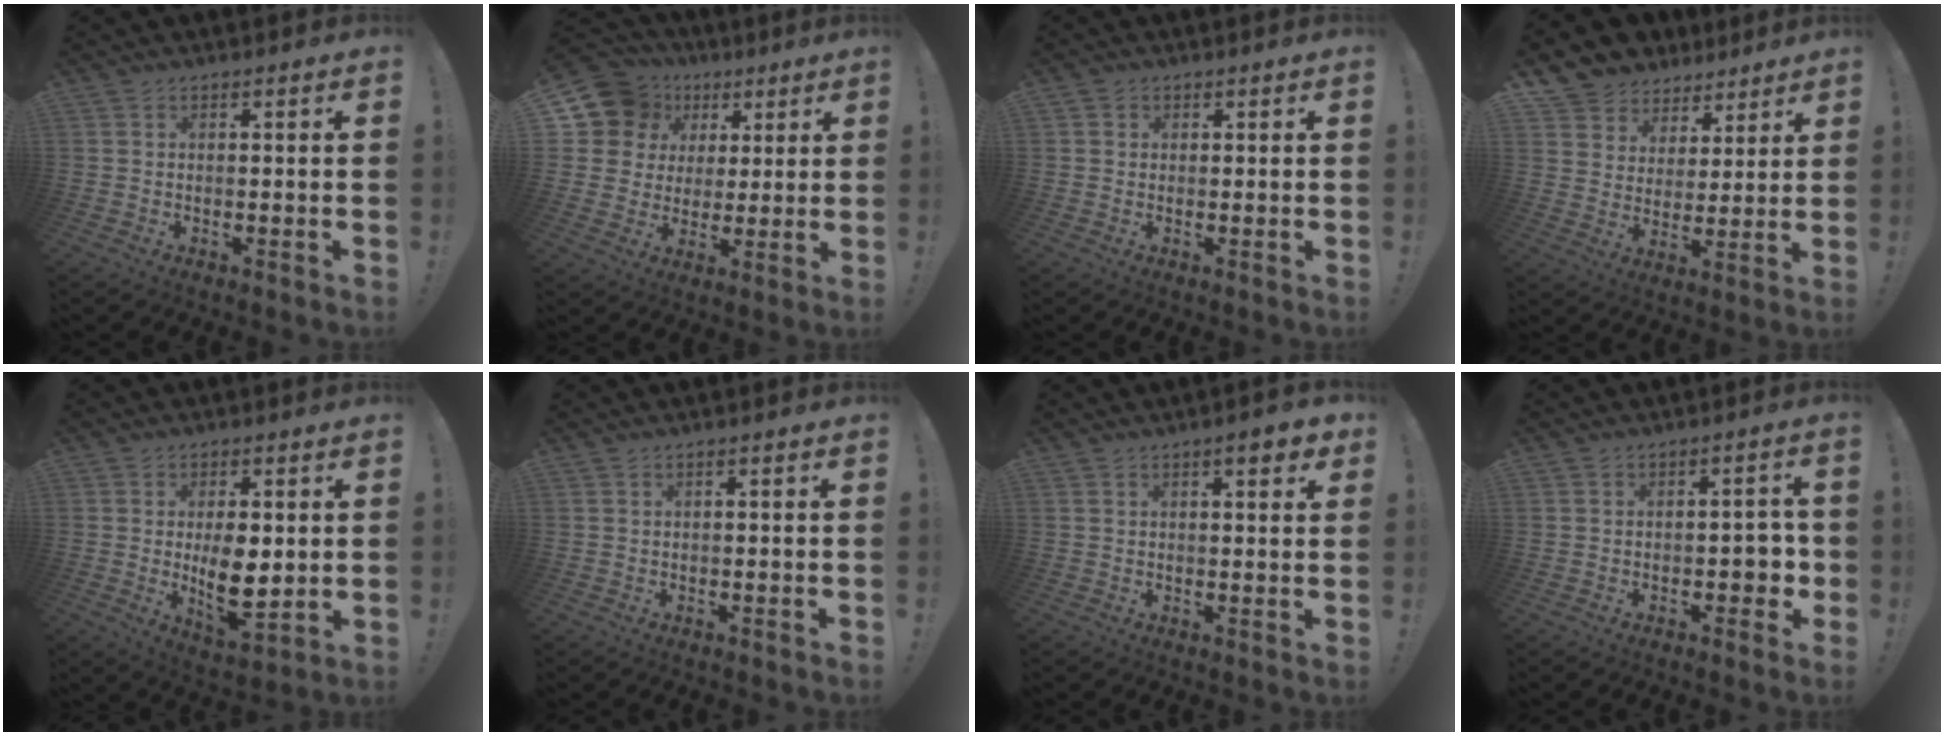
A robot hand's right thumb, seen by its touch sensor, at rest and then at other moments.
{"total": 13.2, "force": [6.1, 10.9, 4.2], "torque": [-0.070, -0.030, 0.130]}
{"total": 1.4, "force": [0.6, 1.3, 0.1], "torque": [0.005, -0.002, 0.009]}
{"total": 8.0, "force": [5.0, 6.3, 0.8], "torque": [-0.009, -0.046, 0.102]}
{"total": 11.1, "force": [0.4, 5.2, 9.8], "torque": [-0.153, -0.020, 0.008]}
{"total": 0.9, "force": [-0.1, -0.1, 0.9], "torque": [-0.016, -0.001, -0.002]}
{"total": 5.1, "force": [2.6, 1.2, 4.2], "torque": [-0.051, -0.012, 0.036]}
{"total": 5.2, "force": [-1.3, 3.4, 3.7], "torque": [-0.036, 0.009, -0.022]}